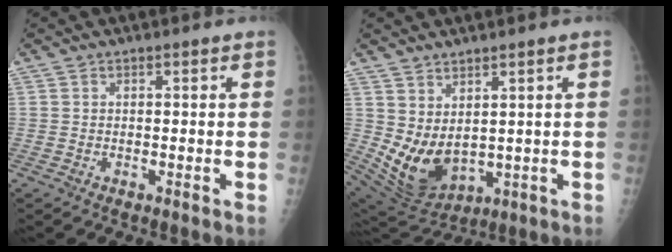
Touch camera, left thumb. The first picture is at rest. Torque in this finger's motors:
{"motor_torque": [0.79, 0.65, 1.13, -0.06, 0.13]}